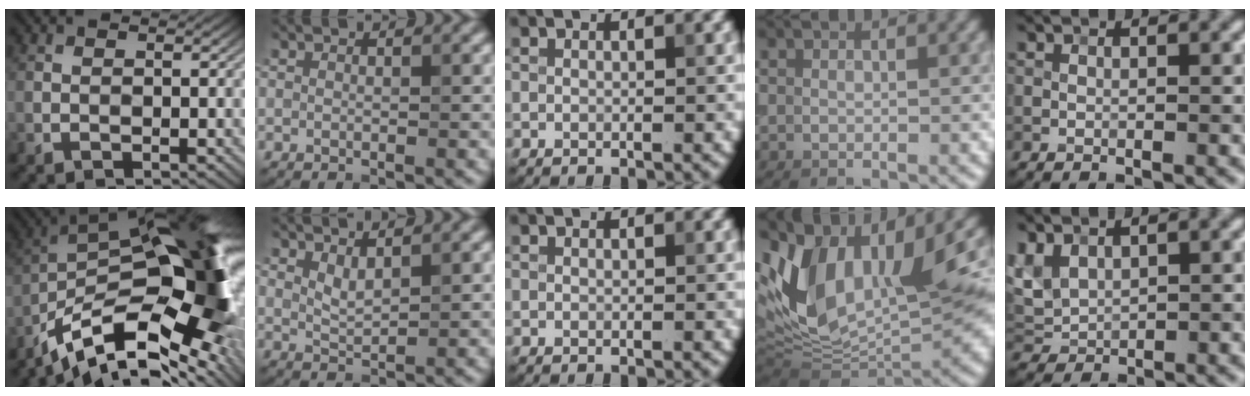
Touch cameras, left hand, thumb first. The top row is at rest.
{"thumb": {"total": 18.4, "force": [-7.1, 7.8, 15.0], "torque": [-0.245, -0.007, -0.126]}, "index": {"total": 1.6, "force": [1.1, 0.5, 1.0], "torque": [-0.025, -0.005, 0.026]}, "ring": {"total": 14.7, "force": [2.6, 8.4, 11.8], "torque": [-0.226, 0.007, 0.042]}, "little": {"total": 3.1, "force": [1.4, 2.1, 1.7], "torque": [-0.044, 0.004, 0.034]}}